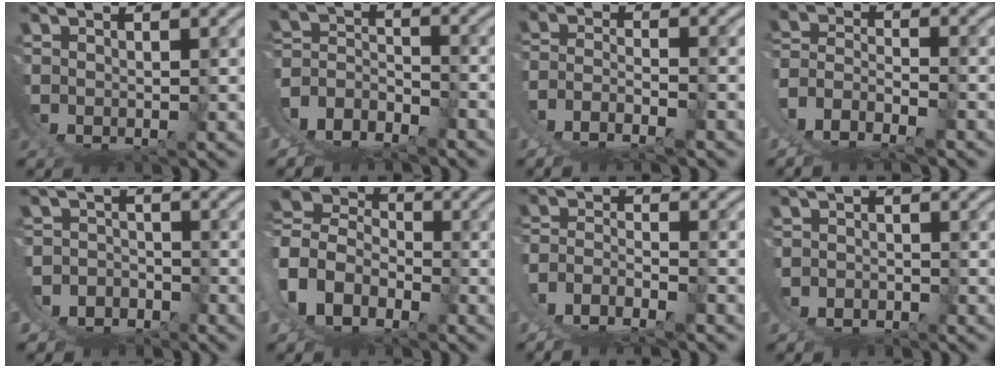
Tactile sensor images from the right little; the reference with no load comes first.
{"total": 7.9, "force": [0.2, 6.8, 4.1], "torque": [-0.127, -0.035, 0.007]}
{"total": 7.3, "force": [-0.4, 6.1, 4.0], "torque": [-0.113, -0.027, -0.008]}
{"total": 8.6, "force": [0.4, 7.6, 4.1], "torque": [-0.131, -0.032, 0.001]}
{"total": 5.7, "force": [-0.3, 5.2, 2.2], "torque": [-0.067, -0.021, -0.008]}
{"total": 10.1, "force": [2.8, 8.3, 5.1], "torque": [-0.141, -0.014, 0.040]}
{"total": 8.0, "force": [-0.2, 7.0, 3.9], "torque": [-0.119, -0.031, -0.007]}
{"total": 2.9, "force": [-0.3, 2.8, 0.9], "torque": [-0.037, -0.008, -0.005]}